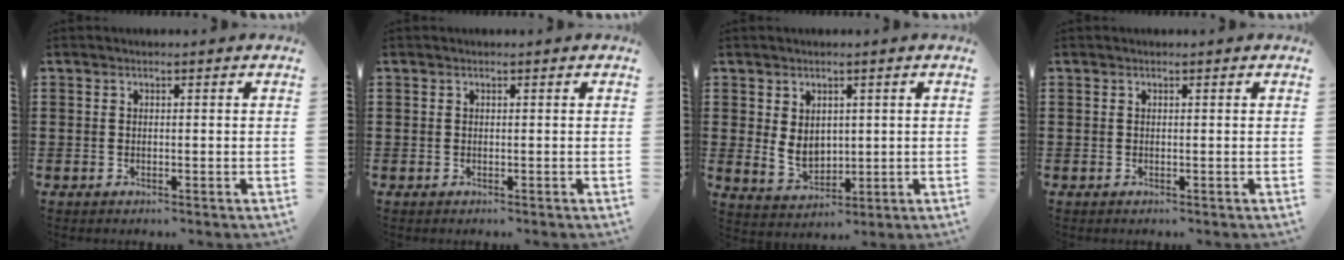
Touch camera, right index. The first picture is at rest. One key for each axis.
{"total": 0.0}
{"total": 4.4, "fx": 0.8, "fy": 3.4, "fz": 2.7, "tx": -0.052, "ty": 0.005, "tz": 0.015}
{"total": 0.0}